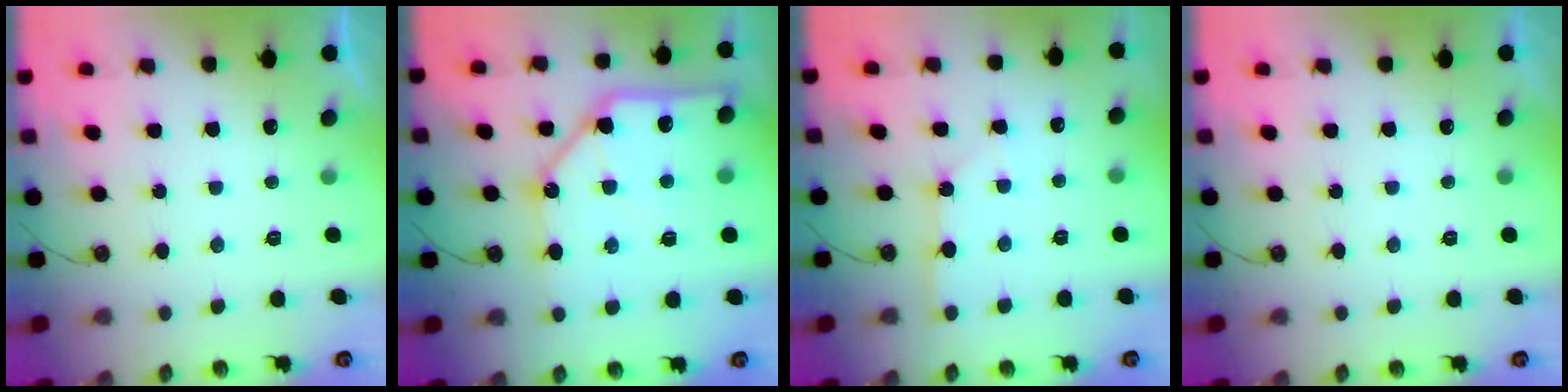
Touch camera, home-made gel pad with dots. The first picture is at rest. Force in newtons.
{"total": 14.5, "press": 14.4, "slide": 1.7}
{"total": 1.5, "press": 1.5, "slide": 0.2}
{"total": 0.0}